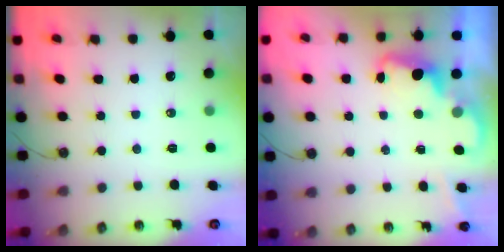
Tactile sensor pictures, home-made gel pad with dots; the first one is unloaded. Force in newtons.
{"total": 2.4, "press": 2.3, "slide": 0.6}